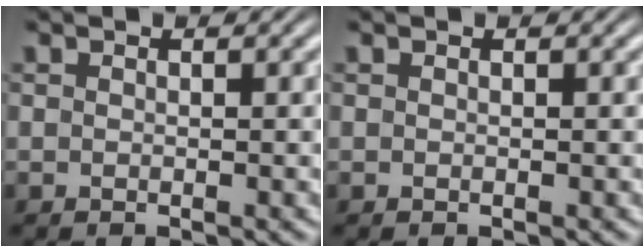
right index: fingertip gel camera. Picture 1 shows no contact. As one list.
[{"total": 0.0}]